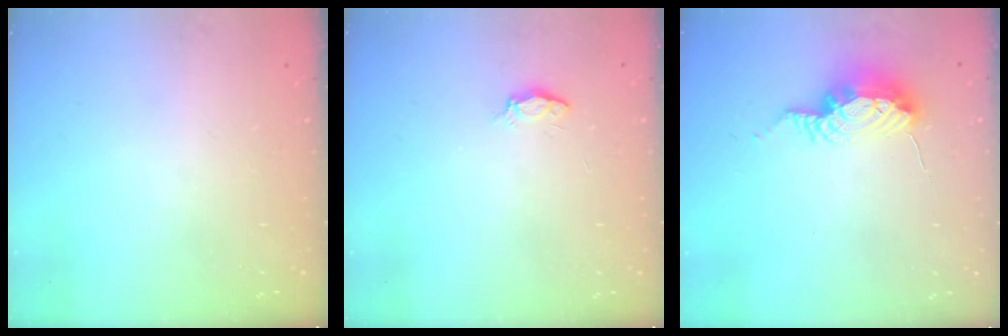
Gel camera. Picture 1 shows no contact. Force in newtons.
{"total": 3.5, "press": 3.5, "slide": 0.5}
{"total": 8.9, "press": 8.6, "slide": 2.1}